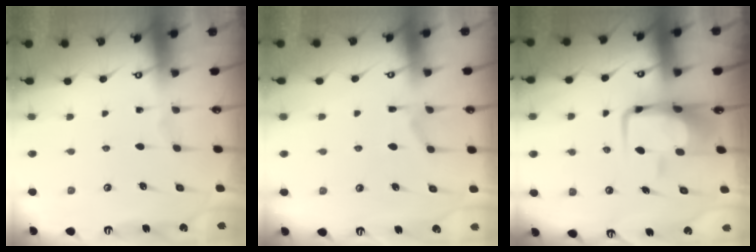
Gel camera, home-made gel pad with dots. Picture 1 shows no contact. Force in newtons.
{"total": 1.7, "press": 1.0, "slide": 1.3}
{"total": 7.7, "press": 7.5, "slide": 1.7}